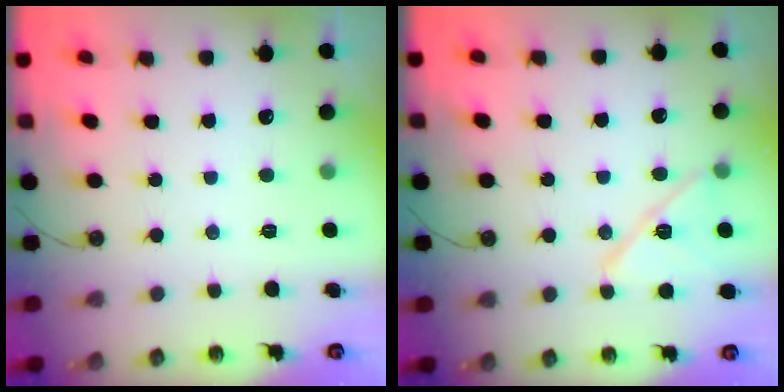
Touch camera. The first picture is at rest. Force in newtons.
{"total": 12.4, "press": 12.4, "slide": 0.8}